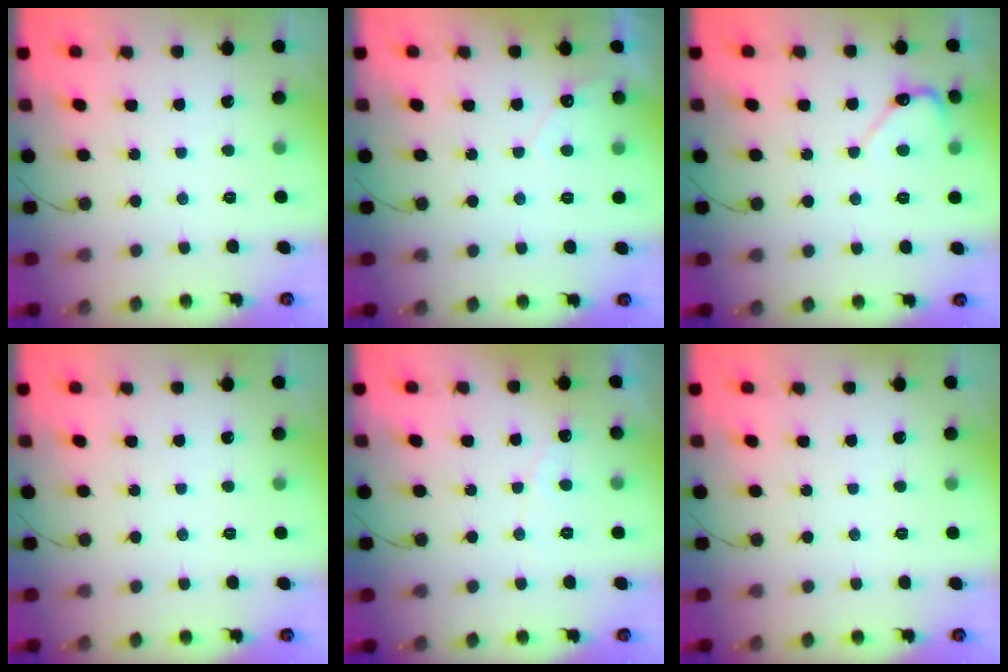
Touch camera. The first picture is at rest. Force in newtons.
{"total": 3.1, "press": 3.1, "slide": 0.1}
{"total": 5.2, "press": 5.2, "slide": 0.4}
{"total": 0.0}
{"total": 2.7, "press": 2.7, "slide": 0.2}
{"total": 0.0}